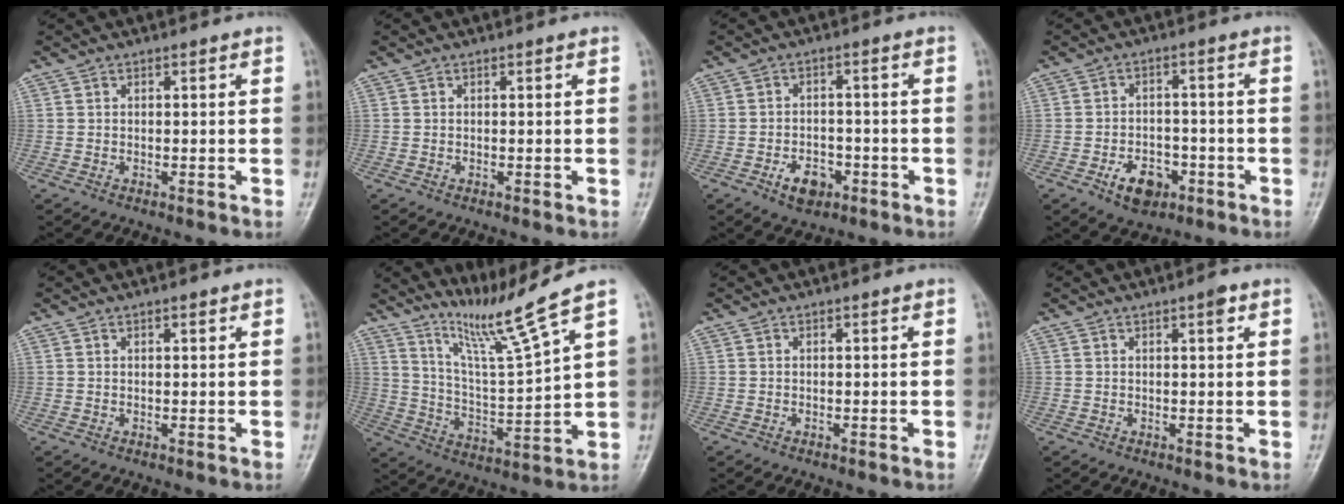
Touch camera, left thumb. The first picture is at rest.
{"total": 0.0}
{"total": 5.8, "force": [-2.9, 3.9, 3.3], "torque": [-0.038, 0.021, -0.044]}
{"total": 7.3, "force": [-3.5, 4.9, 4.2], "torque": [-0.044, 0.023, -0.053]}
{"total": 1.1, "force": [0.6, 0.4, 0.9], "torque": [-0.011, 0.001, 0.007]}
{"total": 10.7, "force": [8.6, -2.3, 5.9], "torque": [-0.105, -0.077, 0.171]}
{"total": 0.0}
{"total": 1.8, "force": [0.9, 0.4, 1.5], "torque": [-0.019, 0.000, 0.011]}